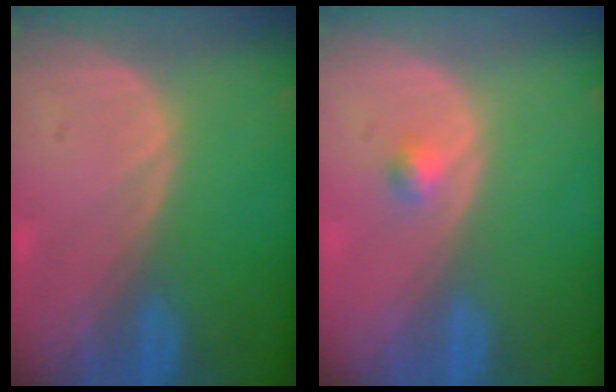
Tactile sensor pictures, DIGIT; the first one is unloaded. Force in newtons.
{"total": 1.5, "press": 1.3, "slide": 0.8}